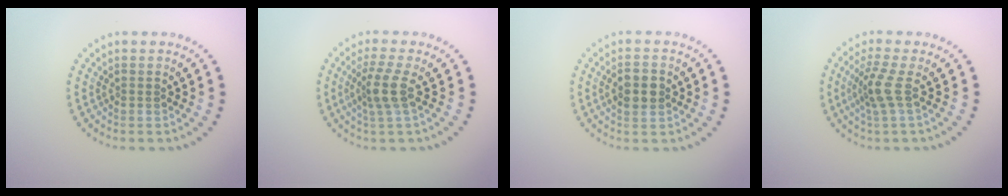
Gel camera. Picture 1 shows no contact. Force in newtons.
{"total": 2.8, "press": 2.2, "slide": 1.7}
{"total": 2.9, "press": 2.9, "slide": 0.1}
{"total": 2.6, "press": 1.9, "slide": 1.7}